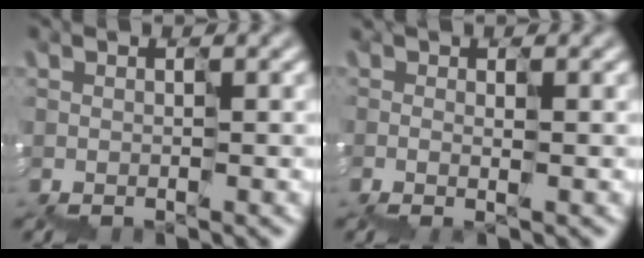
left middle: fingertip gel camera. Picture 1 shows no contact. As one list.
[{"total": 1.1, "force": [0.1, 0.5, 1.0], "torque": [-0.013, -0.001, 0.001]}]